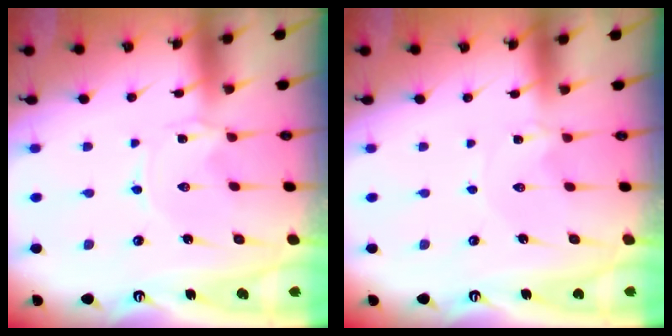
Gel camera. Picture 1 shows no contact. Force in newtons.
{"total": 0.0}